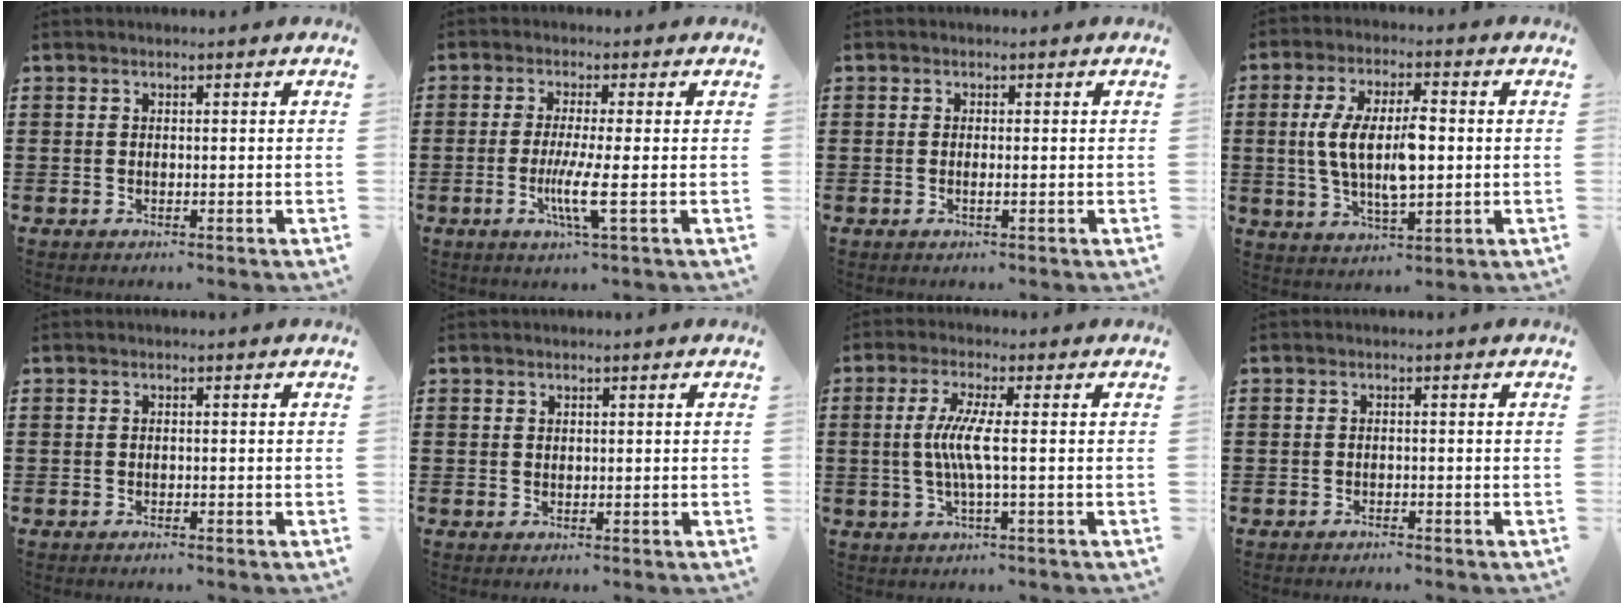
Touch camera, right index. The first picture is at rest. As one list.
[{"total": 5.9, "force": [-1.5, -0.2, 5.7], "torque": [-0.107, -0.019, -0.027]}, {"total": 0.9, "force": [-0.3, -0.1, 0.9], "torque": [-0.016, -0.007, -0.004]}, {"total": 9.9, "force": [0.2, 3.8, 9.2], "torque": [-0.204, -0.003, -0.006]}, {"total": 0.6, "force": [-0.5, 0.0, 0.2], "torque": [-0.006, -0.003, -0.010]}, {"total": 0.5, "force": [0.4, 0.4, 0.1], "torque": [-0.002, 0.002, 0.007]}, {"total": 5.4, "force": [-0.3, -0.1, 5.4], "torque": [-0.113, -0.012, -0.014]}, {"total": 0.8, "force": [-0.8, 0.0, 0.0], "torque": [-0.002, 0.000, -0.018]}]